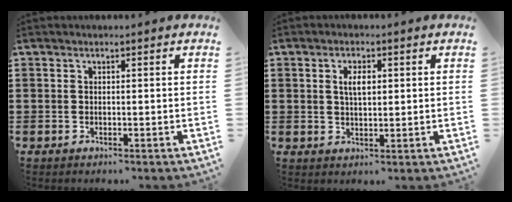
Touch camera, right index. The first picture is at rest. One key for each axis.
{"total": 3.2, "fx": 0.7, "fy": 1.4, "fz": 2.8, "tx": -0.057, "ty": 0.007, "tz": 0.010}